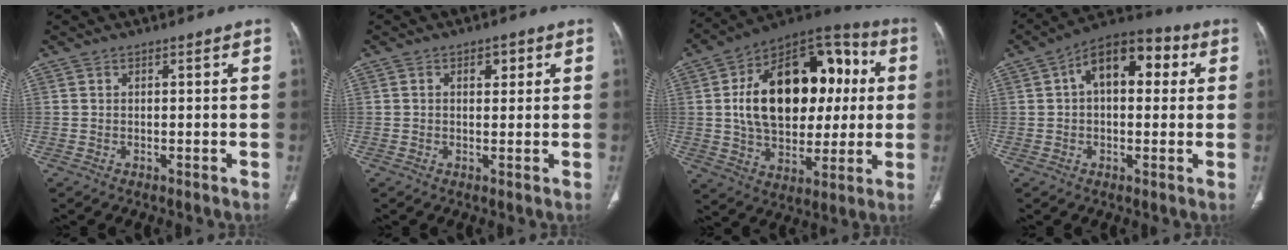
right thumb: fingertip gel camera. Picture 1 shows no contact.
{"total": 2.5, "force": [0.9, 1.6, 1.7], "torque": [-0.012, 0.000, 0.011]}
{"total": 27.9, "force": [3.6, 17.4, 21.6], "torque": [-0.319, 0.024, 0.060]}
{"total": 13.4, "force": [3.3, 7.6, 10.5], "torque": [-0.131, 0.033, 0.042]}